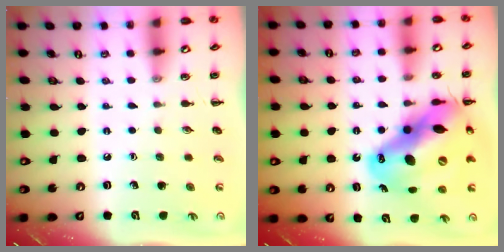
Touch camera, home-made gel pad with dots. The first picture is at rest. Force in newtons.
{"total": 22.3, "press": 21.4, "slide": 6.3}